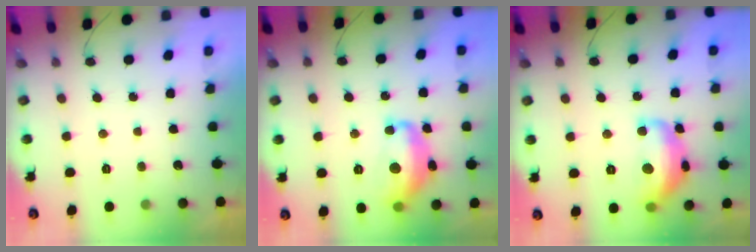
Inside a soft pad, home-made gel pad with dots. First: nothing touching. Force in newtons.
{"total": 13.6, "press": 13.5, "slide": 1.1}
{"total": 14.0, "press": 14.0, "slide": 0.8}